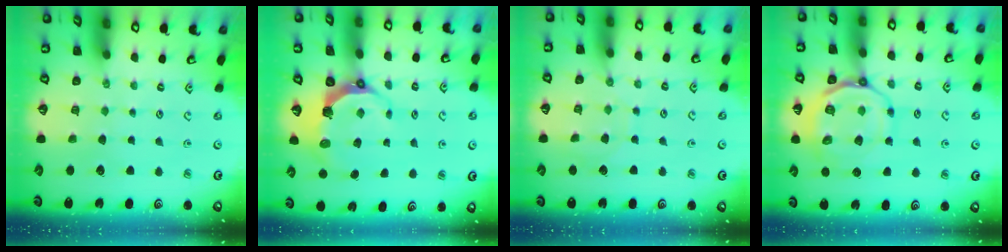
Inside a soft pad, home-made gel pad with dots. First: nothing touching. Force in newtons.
{"total": 7.4, "press": 5.6, "slide": 4.8}
{"total": 6.3, "press": 6.3, "slide": 0.6}
{"total": 11.8, "press": 11.6, "slide": 2.2}